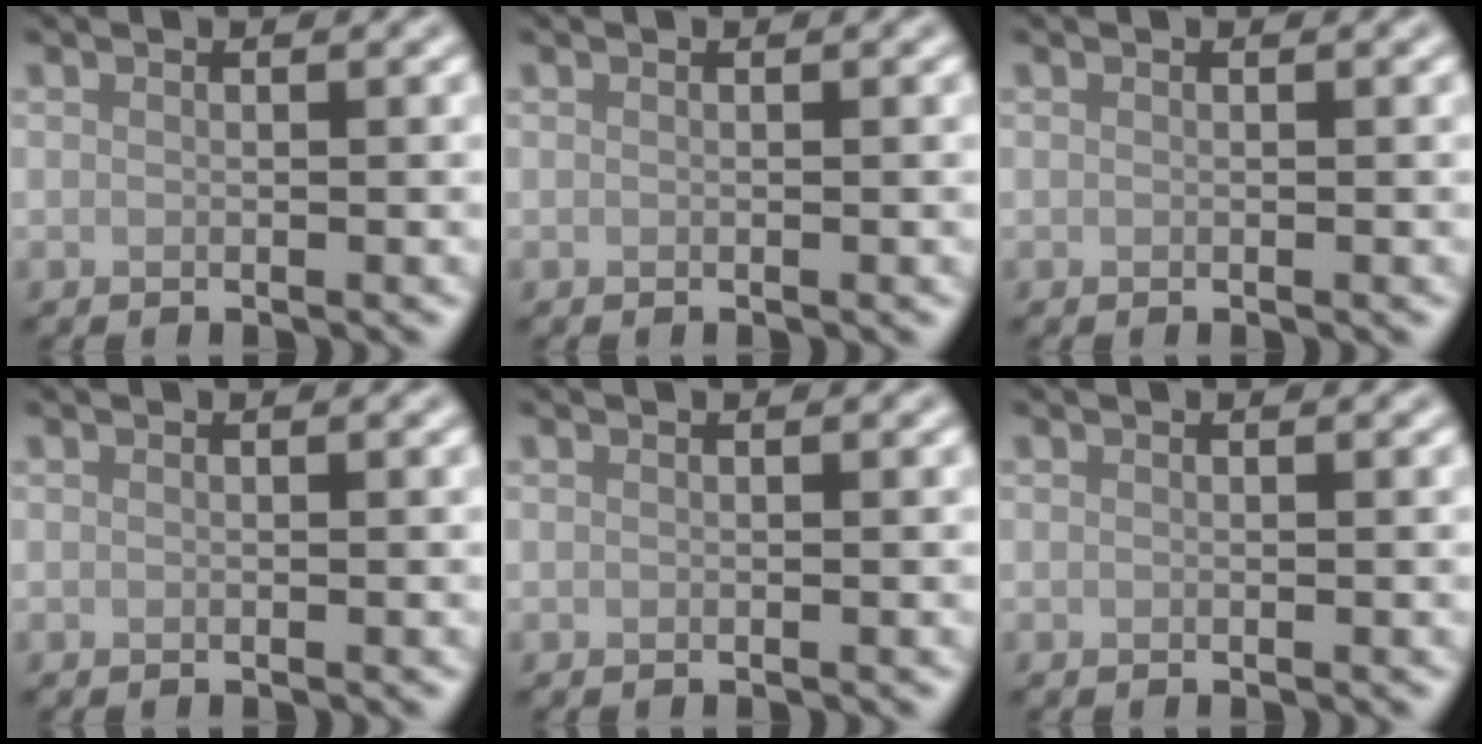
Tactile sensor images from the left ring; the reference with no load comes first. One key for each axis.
{"total": 0.0}
{"total": 0.0}
{"total": 0.0}
{"total": 0.0}
{"total": 0.0}